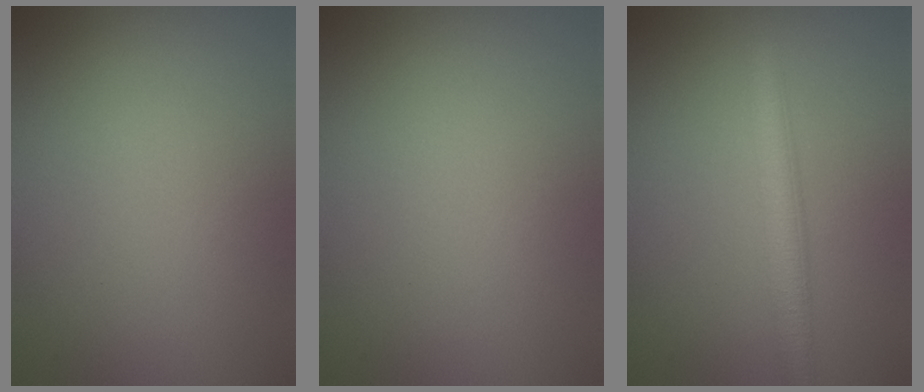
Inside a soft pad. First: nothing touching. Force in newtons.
{"total": 0.0}
{"total": 3.7, "press": 3.7, "slide": 0.0}